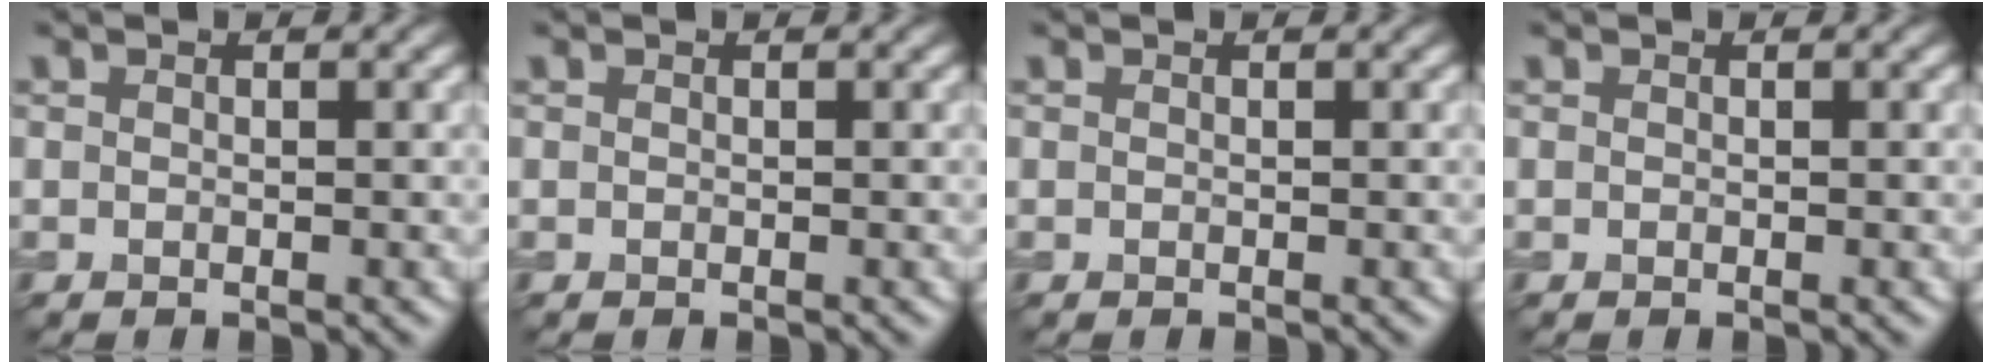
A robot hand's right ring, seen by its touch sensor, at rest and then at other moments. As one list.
[{"total": 0.0}, {"total": 0.0}, {"total": 0.0}]